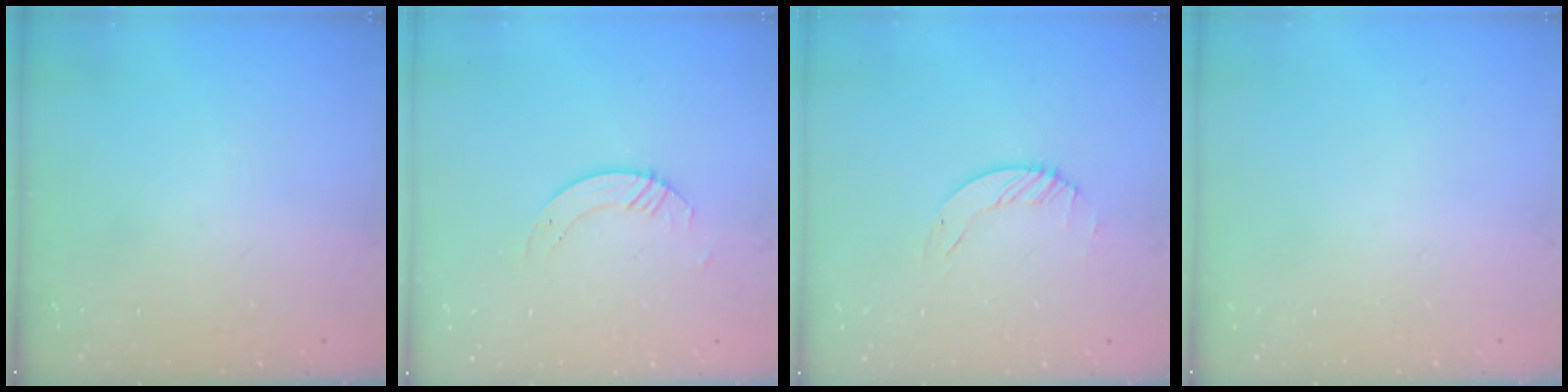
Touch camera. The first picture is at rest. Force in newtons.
{"total": 3.5, "press": 3.5, "slide": 0.4}
{"total": 1.2, "press": 1.2, "slide": 0.2}
{"total": 0.0}